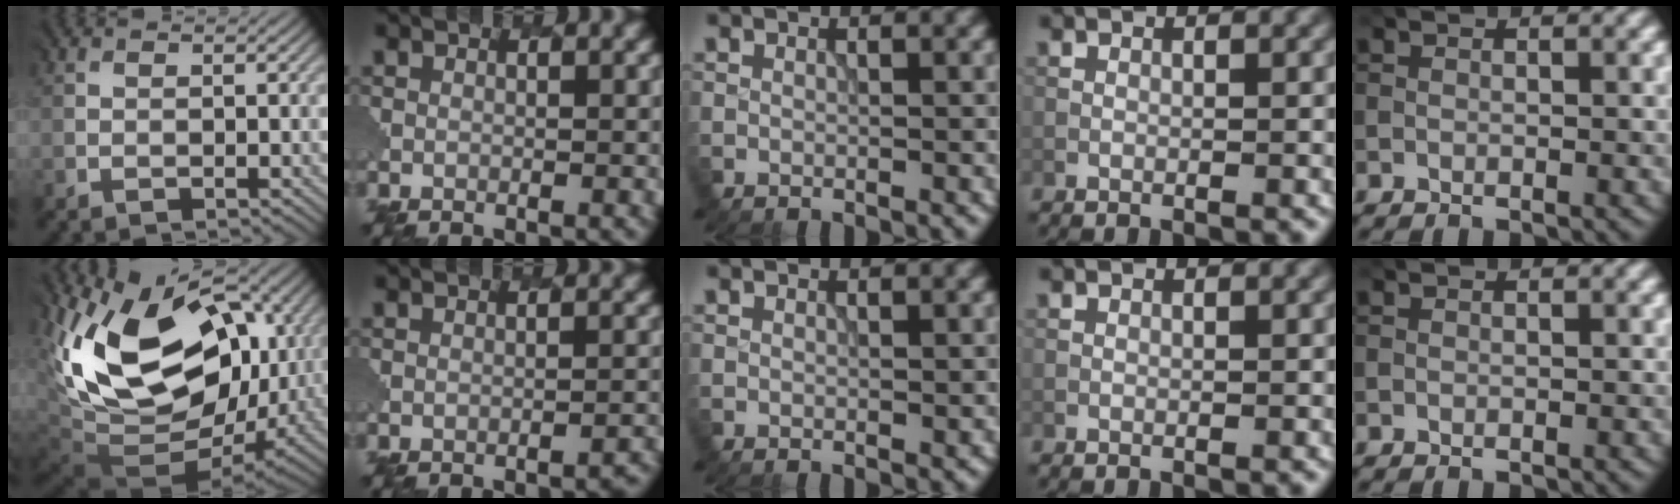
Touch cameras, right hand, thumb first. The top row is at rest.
{"thumb": {"total": 18.5, "force": [4.2, 12.1, 13.3], "torque": [-0.265, -0.007, 0.083]}, "index": {"total": 2.4, "force": [-2.1, 0.5, 0.9], "torque": [-0.008, 0.015, -0.029]}}